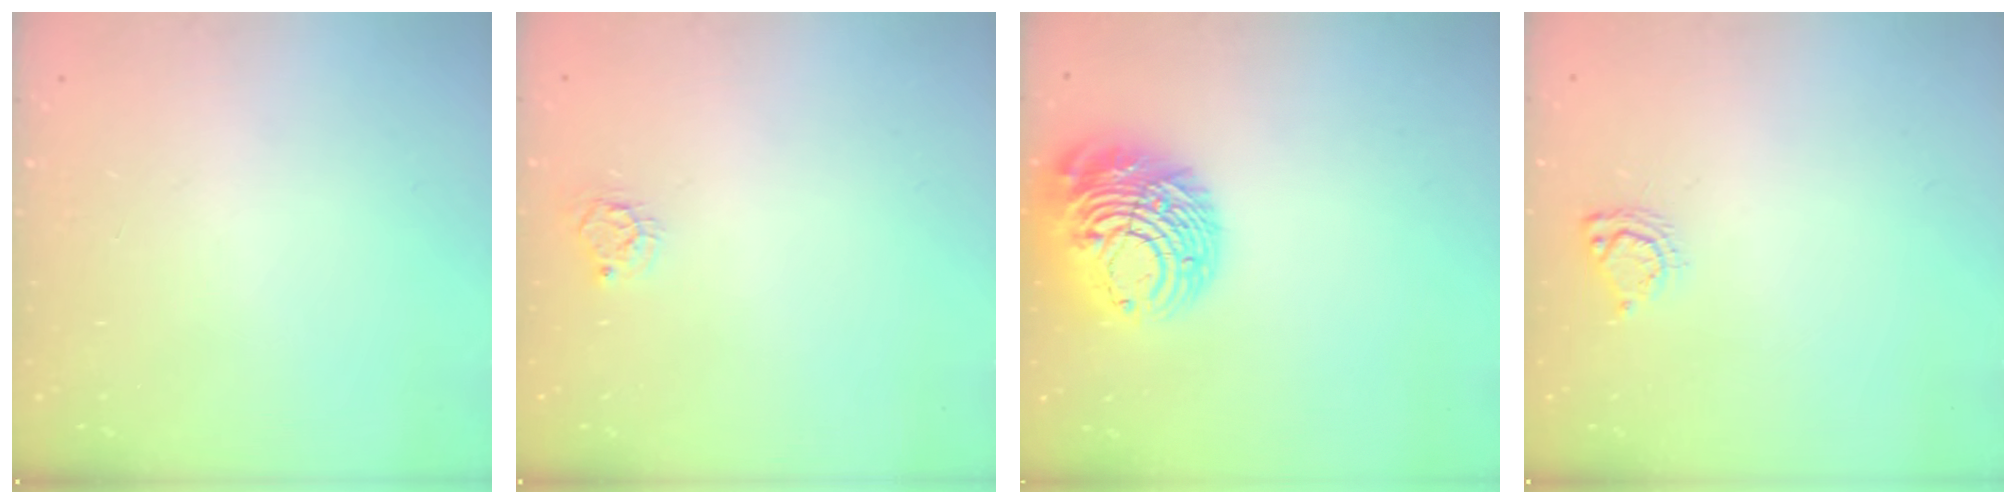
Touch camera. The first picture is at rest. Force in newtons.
{"total": 5.2, "press": 5.1, "slide": 0.4}
{"total": 14.8, "press": 14.7, "slide": 1.4}
{"total": 6.0, "press": 6.0, "slide": 0.7}